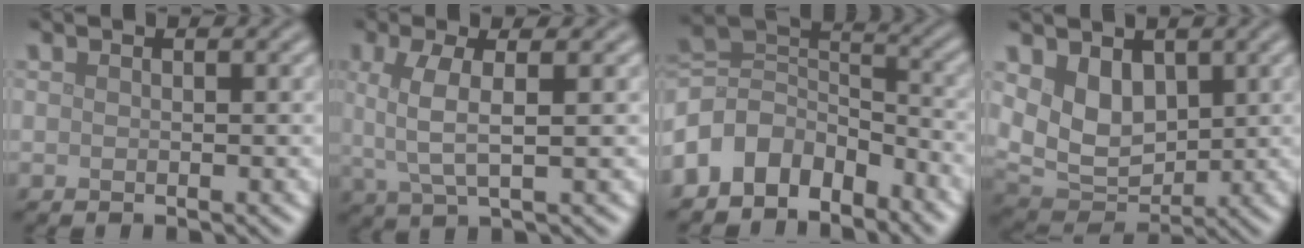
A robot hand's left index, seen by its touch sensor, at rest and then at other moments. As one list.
[{"total": 3.7, "force": [0.7, 1.1, 3.5], "torque": [-0.077, 0.002, 0.014]}, {"total": 6.7, "force": [-4.0, 4.4, 3.2], "torque": [-0.044, 0.007, -0.088]}, {"total": 5.2, "force": [1.6, 3.7, 3.3], "torque": [-0.068, -0.016, 0.035]}]